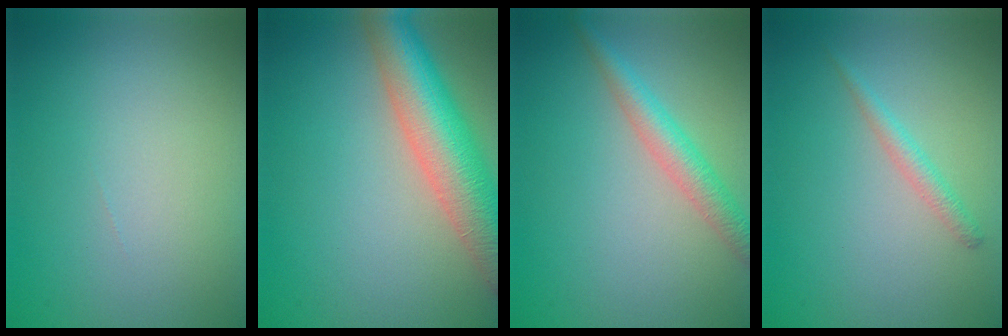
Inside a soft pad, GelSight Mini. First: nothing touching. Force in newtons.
{"total": 8.8, "press": 8.8, "slide": 0.2}
{"total": 3.1, "press": 3.1, "slide": 0.2}
{"total": 1.4, "press": 1.4, "slide": 0.1}